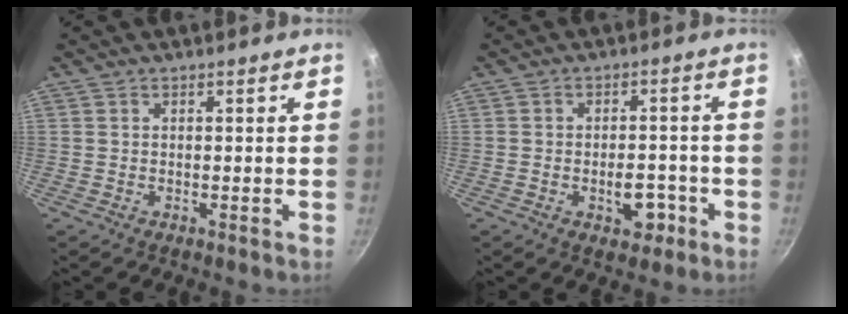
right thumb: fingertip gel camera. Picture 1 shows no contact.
{"total": 5.9, "force": [-2.4, 3.5, 4.1], "torque": [-0.028, 0.016, -0.031]}